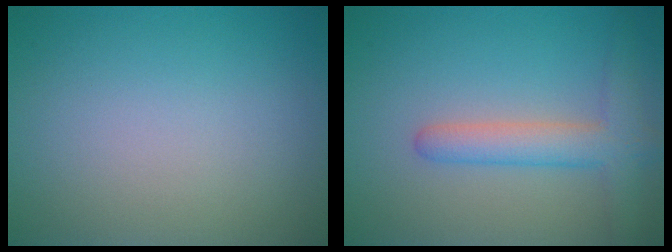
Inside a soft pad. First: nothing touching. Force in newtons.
{"total": 4.0, "press": 4.0, "slide": 0.3}